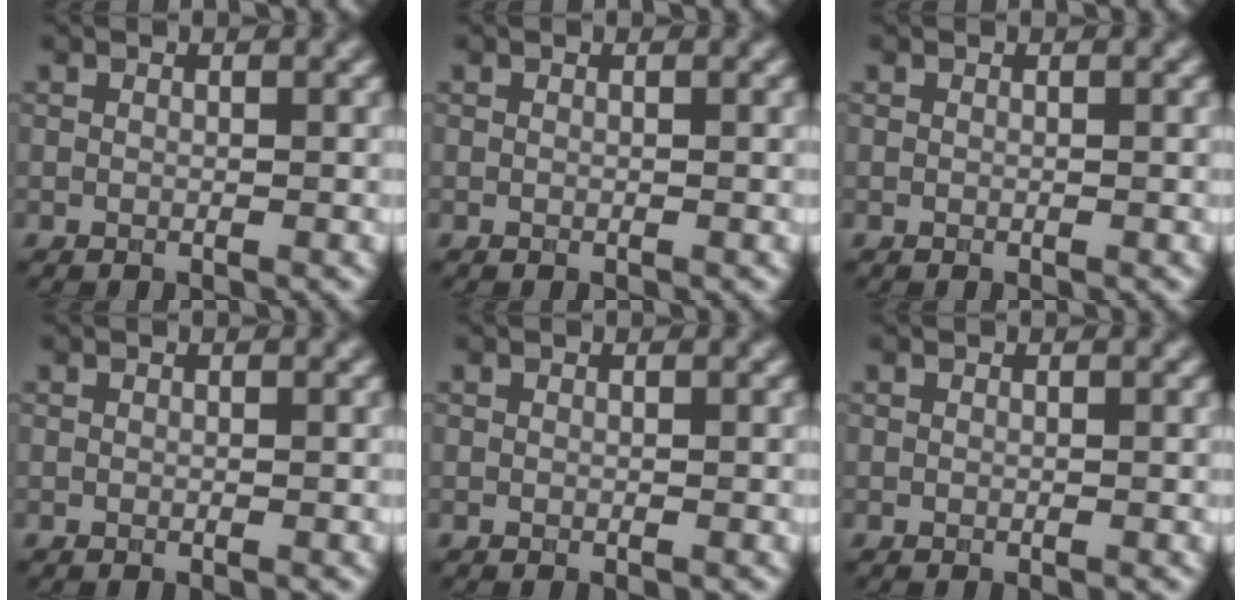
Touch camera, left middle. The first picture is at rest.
{"total": 0.0}
{"total": 0.0}
{"total": 0.0}
{"total": 0.0}
{"total": 0.0}